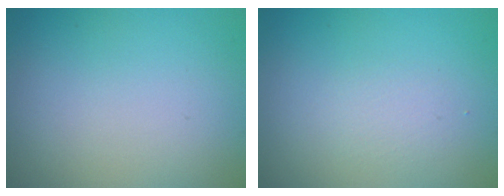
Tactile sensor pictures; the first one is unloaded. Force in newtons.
{"total": 1.2, "press": 1.2, "slide": 0.0}